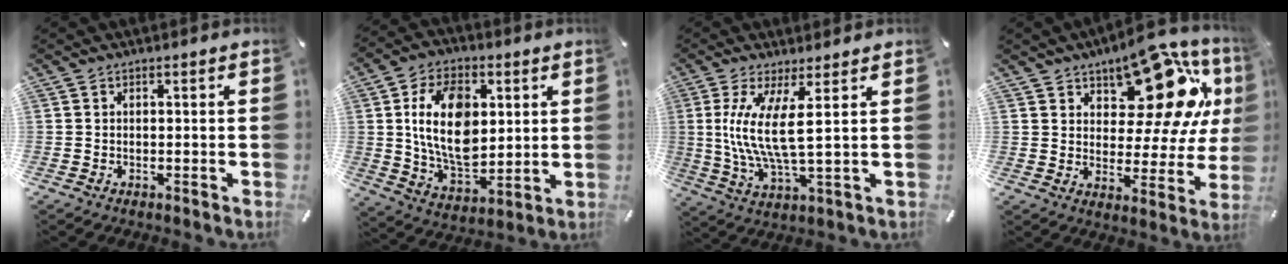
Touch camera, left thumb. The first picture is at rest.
{"total": 16.9, "force": [3.5, 11.1, 12.2], "torque": [-0.242, 0.002, 0.061]}
{"total": 11.3, "force": [2.5, 2.3, 10.8], "torque": [-0.236, -0.016, 0.041]}
{"total": 18.2, "force": [11.5, 9.1, 10.9], "torque": [-0.146, -0.084, 0.193]}